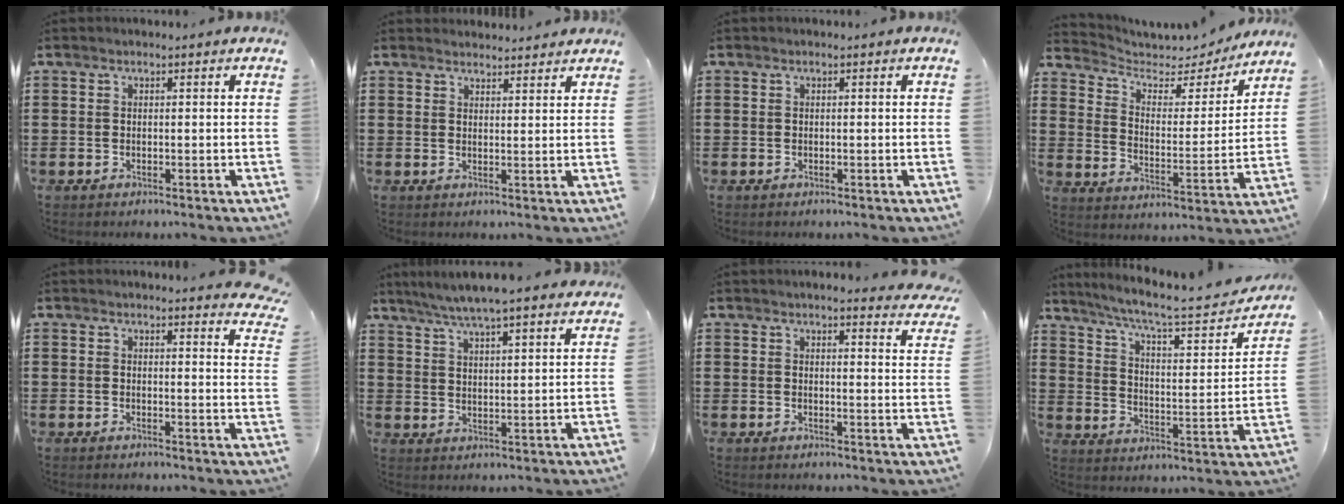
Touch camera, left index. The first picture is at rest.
{"total": 2.2, "force": [2.2, 0.2, -0.2], "torque": [-0.003, -0.003, 0.042]}
{"total": 0.0}
{"total": 4.2, "force": [3.7, 1.9, 0.8], "torque": [-0.041, -0.027, 0.057]}
{"total": 2.5, "force": [2.5, 0.0, 0.5], "torque": [-0.011, -0.011, 0.046]}
{"total": 5.4, "force": [4.8, 0.1, 2.5], "torque": [-0.062, -0.017, 0.085]}
{"total": 2.9, "force": [2.8, -0.4, 0.6], "torque": [-0.015, -0.016, 0.049]}
{"total": 6.9, "force": [5.5, 0.6, 4.0], "torque": [-0.102, -0.035, 0.087]}